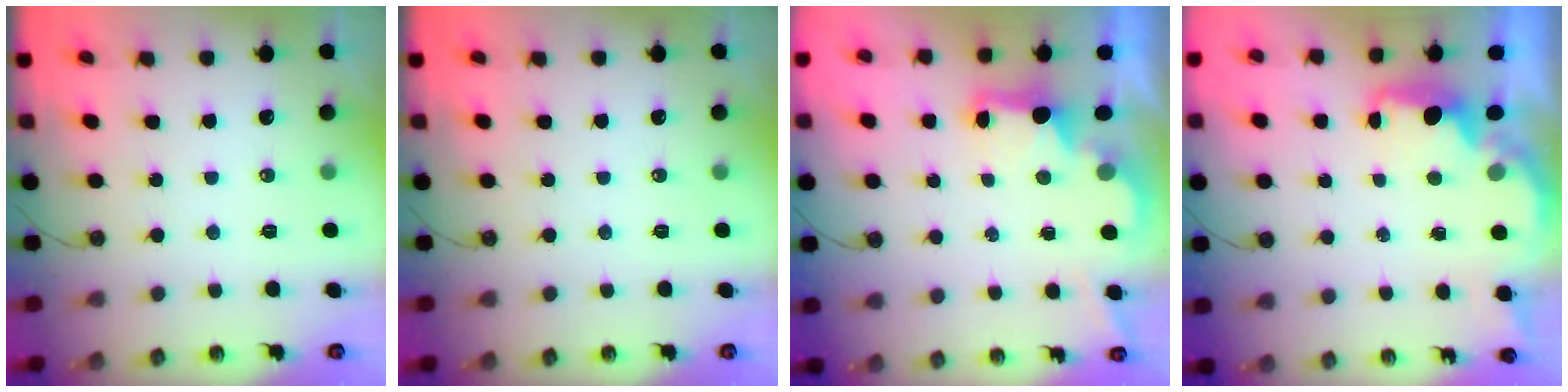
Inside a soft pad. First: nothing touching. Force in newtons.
{"total": 0.0}
{"total": 2.5, "press": 2.3, "slide": 0.8}
{"total": 2.1, "press": 2.0, "slide": 0.7}